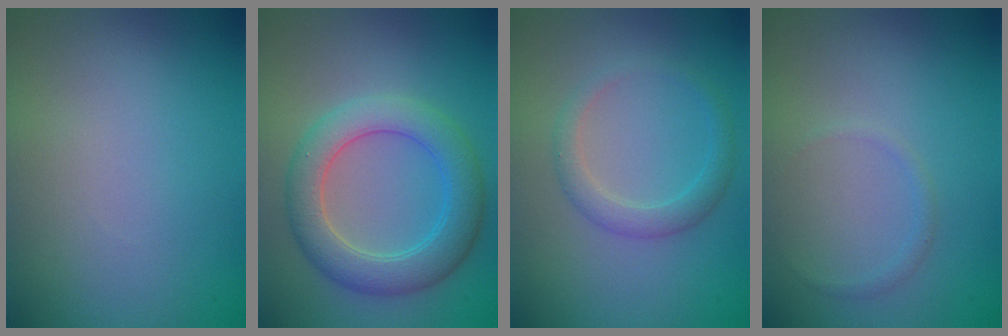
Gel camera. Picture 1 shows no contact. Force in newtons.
{"total": 5.3, "press": 5.3, "slide": 0.1}
{"total": 2.1, "press": 2.1, "slide": 0.0}
{"total": 0.7, "press": 0.7, "slide": 0.1}